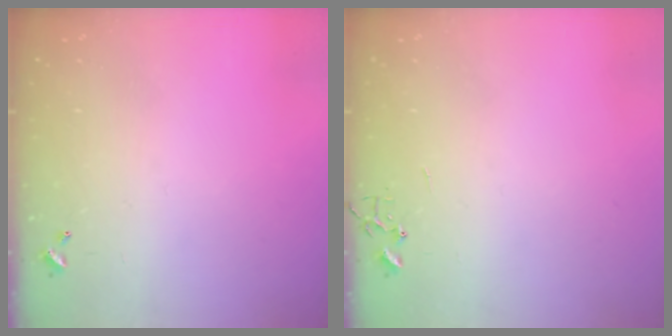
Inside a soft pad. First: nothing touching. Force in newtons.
{"total": 0.0}